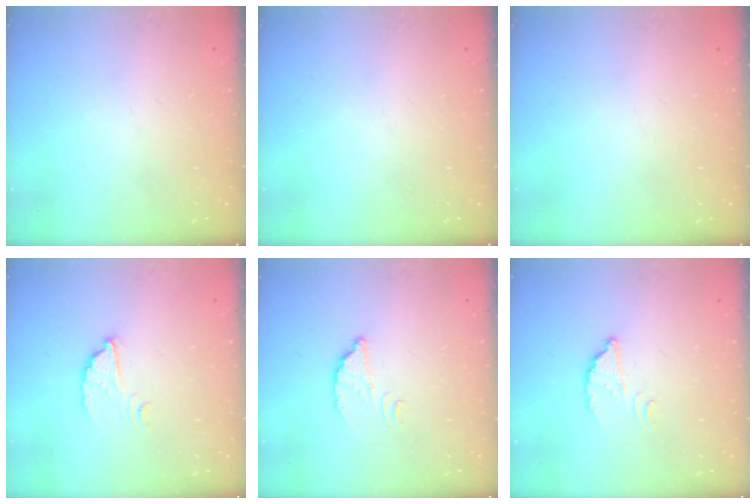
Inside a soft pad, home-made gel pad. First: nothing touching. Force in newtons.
{"total": 0.0}
{"total": 0.0}
{"total": 5.3, "press": 5.3, "slide": 0.1}
{"total": 2.6, "press": 2.6, "slide": 0.1}
{"total": 2.6, "press": 2.6, "slide": 0.1}